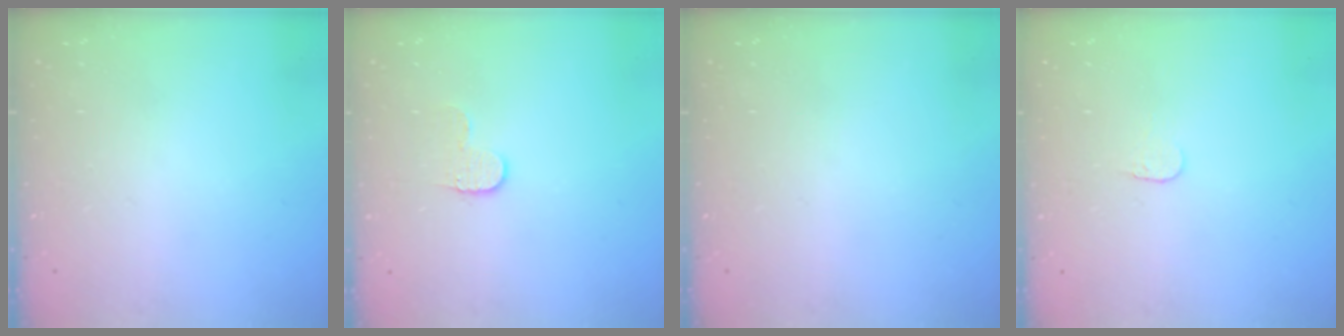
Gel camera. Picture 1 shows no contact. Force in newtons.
{"total": 5.8, "press": 5.8, "slide": 0.5}
{"total": 0.0}
{"total": 3.6, "press": 3.6, "slide": 0.3}